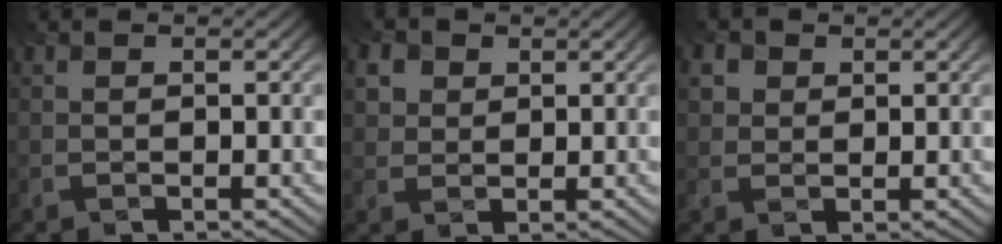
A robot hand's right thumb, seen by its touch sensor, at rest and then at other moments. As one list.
[{"total": 2.7, "force": [1.1, 2.3, 0.7], "torque": [-0.025, -0.009, 0.032]}, {"total": 2.0, "force": [0.7, 1.8, 0.3], "torque": [-0.014, -0.005, 0.023]}]